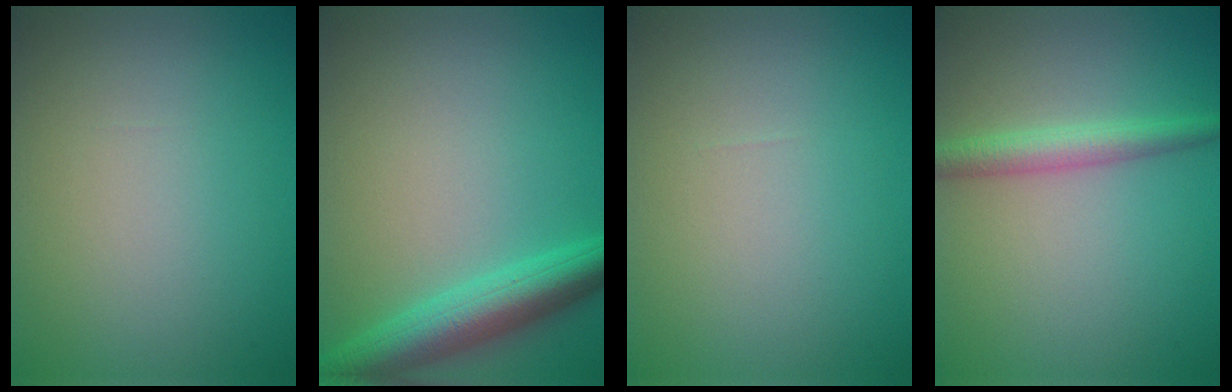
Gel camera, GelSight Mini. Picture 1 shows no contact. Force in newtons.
{"total": 5.4, "press": 5.4, "slide": 0.1}
{"total": 0.0}
{"total": 2.7, "press": 2.7, "slide": 0.1}